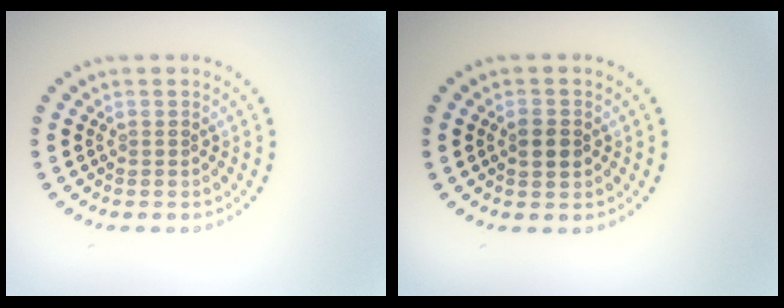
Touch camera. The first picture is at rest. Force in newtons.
{"total": 1.7, "press": 1.7, "slide": 0.1}